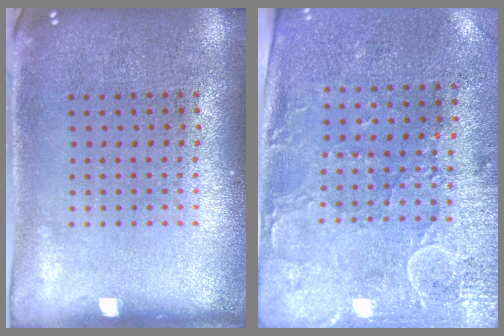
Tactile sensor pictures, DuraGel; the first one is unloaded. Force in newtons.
{"total": 2.9, "press": 2.4, "slide": 1.7}